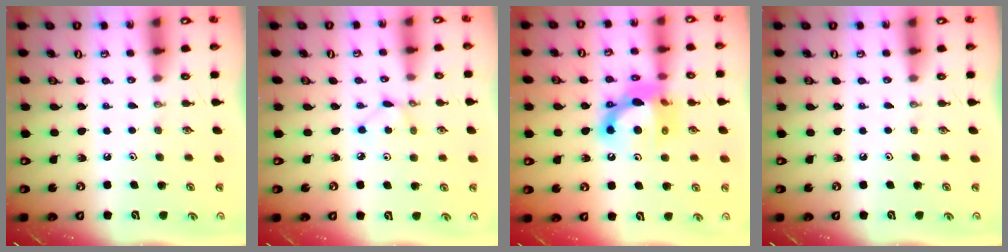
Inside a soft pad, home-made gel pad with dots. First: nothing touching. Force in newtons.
{"total": 2.2, "press": 2.2, "slide": 0.3}
{"total": 13.0, "press": 12.9, "slide": 1.2}
{"total": 0.0}